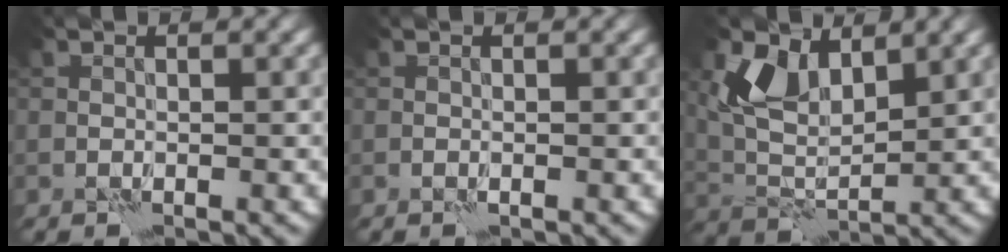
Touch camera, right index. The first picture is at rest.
{"total": 0.0}
{"total": 5.4, "force": [2.7, 2.9, 3.6], "torque": [-0.083, -0.008, 0.050]}